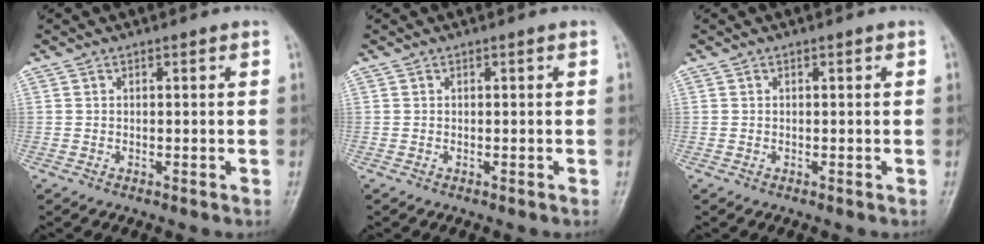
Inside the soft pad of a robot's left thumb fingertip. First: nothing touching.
{"total": 0.0}
{"total": 0.0}